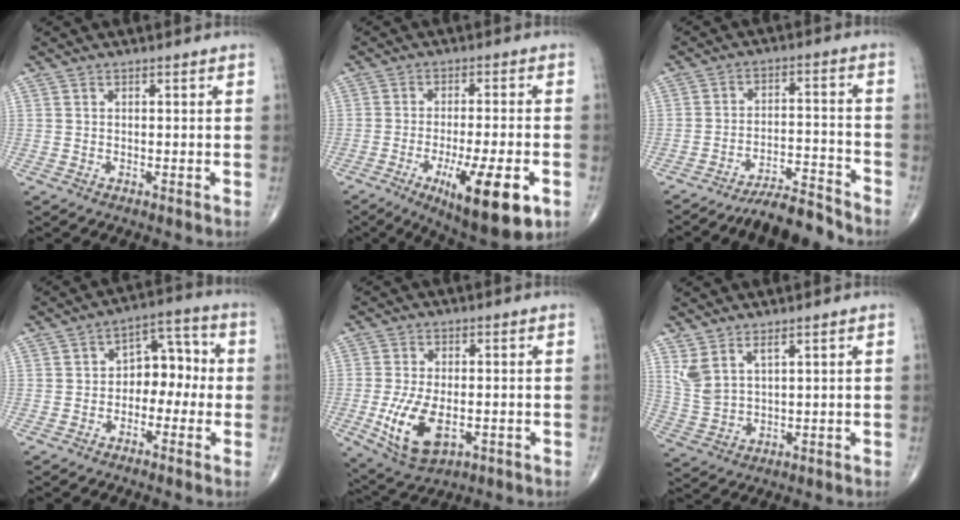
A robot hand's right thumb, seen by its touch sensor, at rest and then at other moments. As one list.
[{"total": 15.2, "force": [-5.9, 3.8, 13.4], "torque": [-0.197, -0.001, -0.079]}, {"total": 7.7, "force": [-7.6, 0.4, 1.6], "torque": [-0.027, 0.075, -0.127]}, {"total": 8.3, "force": [-1.1, 5.7, 5.9], "torque": [-0.049, 0.040, -0.032]}, {"total": 10.7, "force": [-2.6, 5.6, 8.8], "torque": [-0.169, -0.009, -0.033]}, {"total": 5.6, "force": [3.4, 2.0, 4.0], "torque": [-0.087, -0.019, 0.080]}]